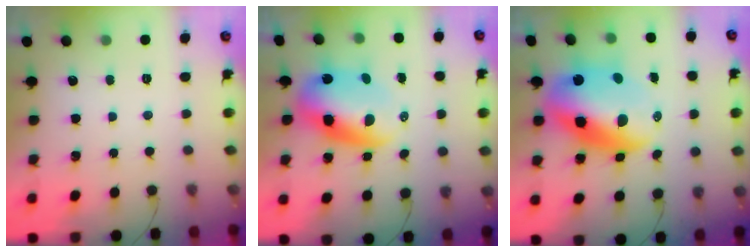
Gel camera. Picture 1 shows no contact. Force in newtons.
{"total": 10.7, "press": 10.6, "slide": 1.5}
{"total": 17.2, "press": 16.6, "slide": 4.4}